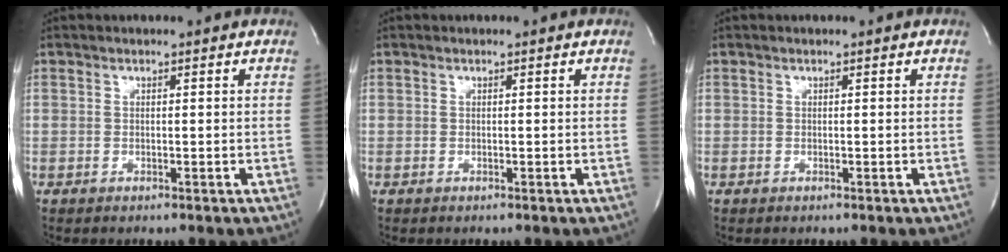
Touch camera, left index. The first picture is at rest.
{"total": 0.0}
{"total": 0.0}